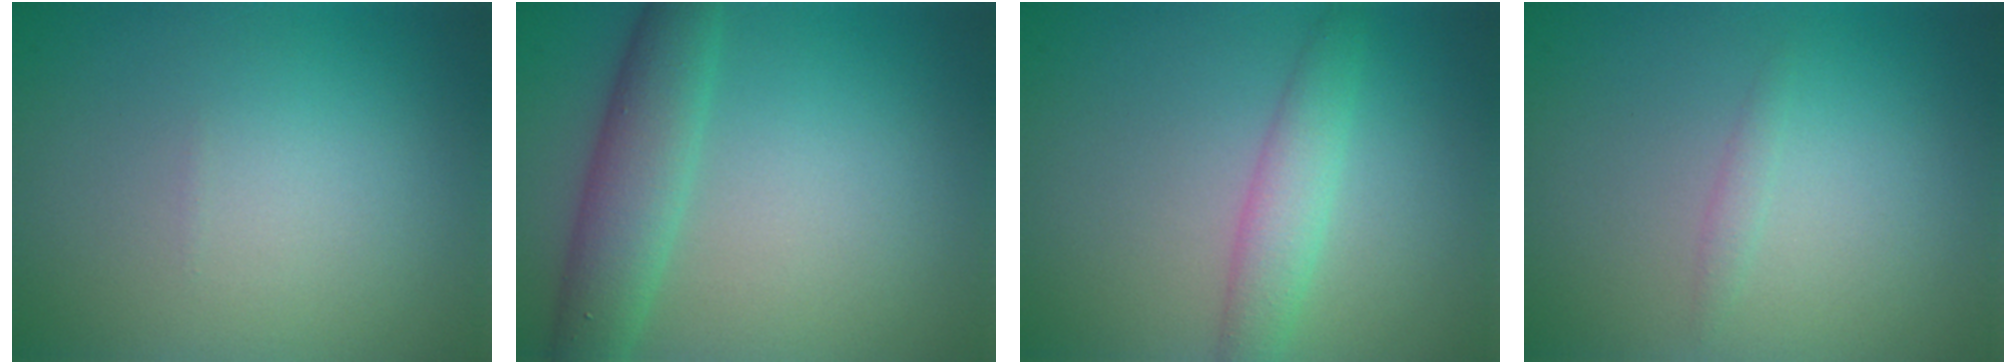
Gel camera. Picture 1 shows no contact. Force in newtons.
{"total": 4.7, "press": 4.7, "slide": 0.3}
{"total": 2.7, "press": 2.7, "slide": 0.1}
{"total": 0.7, "press": 0.7, "slide": 0.0}